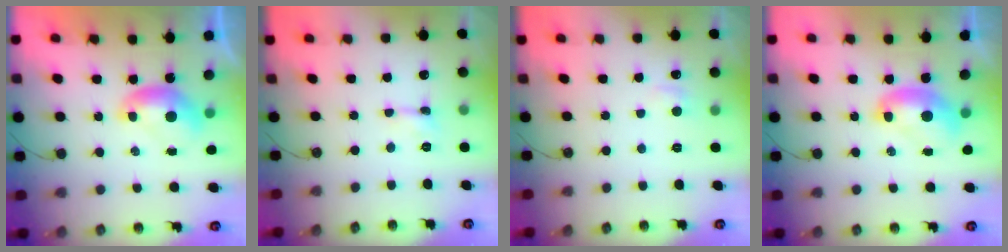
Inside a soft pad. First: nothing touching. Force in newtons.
{"total": 0.0}
{"total": 0.9, "press": 0.5, "slide": 0.8}
{"total": 1.8, "press": 1.8, "slide": 0.0}